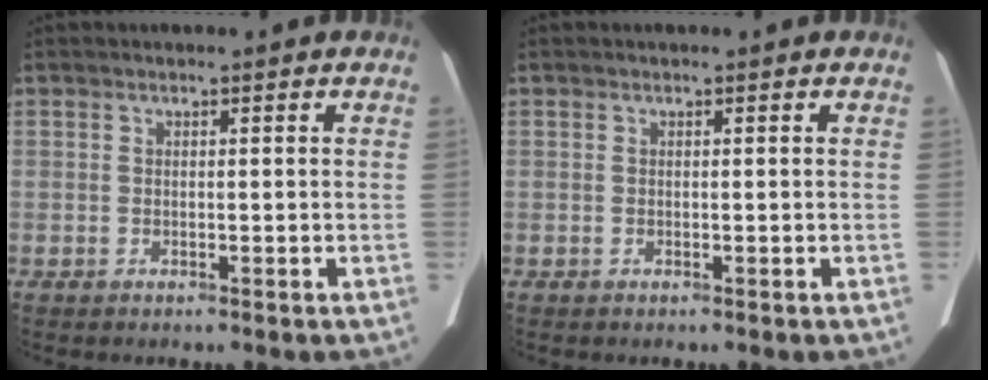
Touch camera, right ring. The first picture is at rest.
{"total": 0.0}